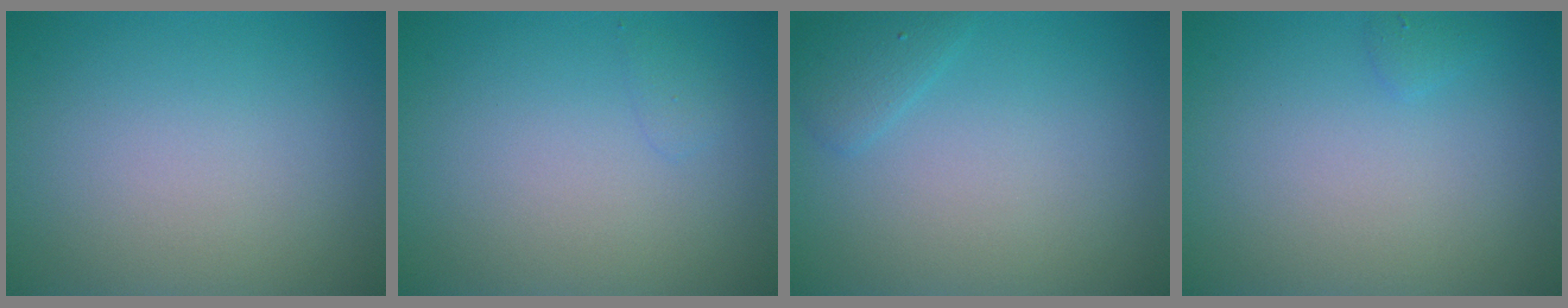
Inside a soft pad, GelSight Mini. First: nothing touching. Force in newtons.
{"total": 0.6, "press": 0.6, "slide": 0.1}
{"total": 1.4, "press": 1.4, "slide": 0.1}
{"total": 0.6, "press": 0.6, "slide": 0.1}